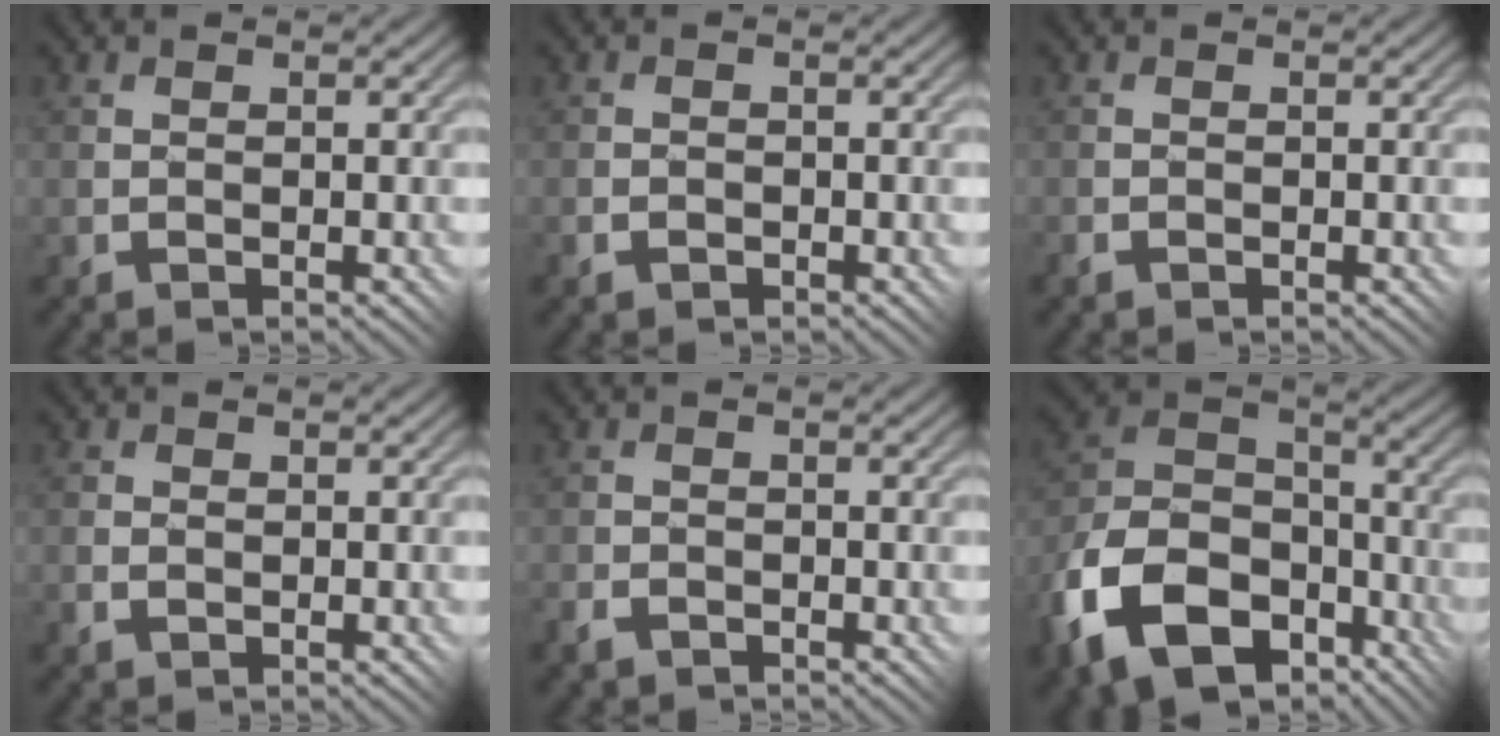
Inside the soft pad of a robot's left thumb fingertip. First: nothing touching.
{"total": 1.2, "force": [-0.8, 0.8, 0.2], "torque": [0.000, 0.001, -0.016]}
{"total": 0.7, "force": [-0.6, 0.4, 0.1], "torque": [-0.002, -0.002, -0.014]}
{"total": 1.5, "force": [-0.4, 1.2, 0.7], "torque": [-0.010, -0.001, -0.007]}
{"total": 2.0, "force": [-1.5, 1.1, 0.5], "torque": [-0.018, -0.004, -0.036]}
{"total": 16.0, "force": [-9.0, 9.9, 8.7], "torque": [-0.207, -0.033, -0.171]}